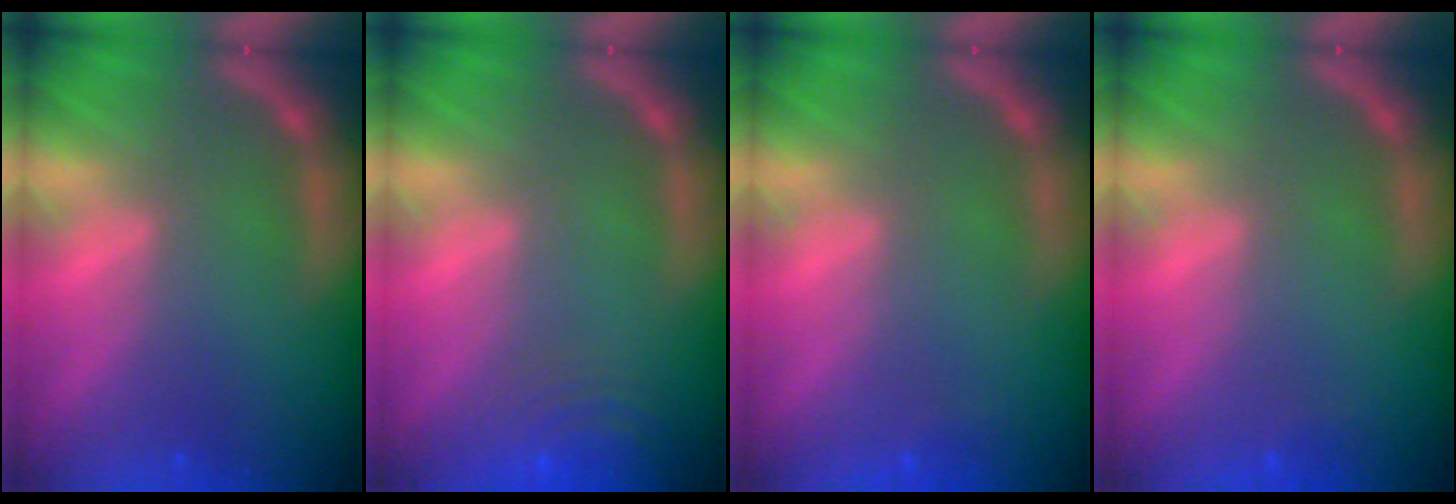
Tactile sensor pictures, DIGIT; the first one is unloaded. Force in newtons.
{"total": 7.5}
{"total": 0.9}
{"total": 0.9}